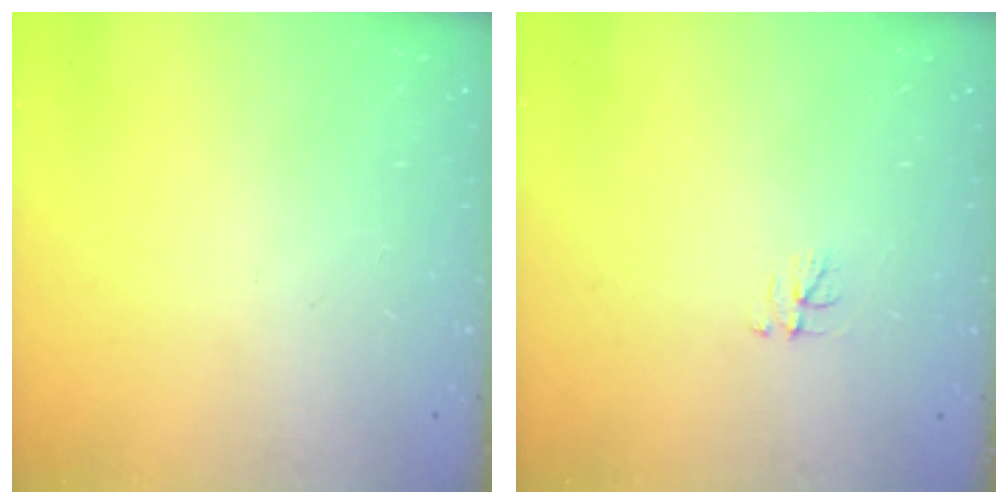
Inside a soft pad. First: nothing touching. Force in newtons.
{"total": 3.1, "press": 3.1, "slide": 0.4}